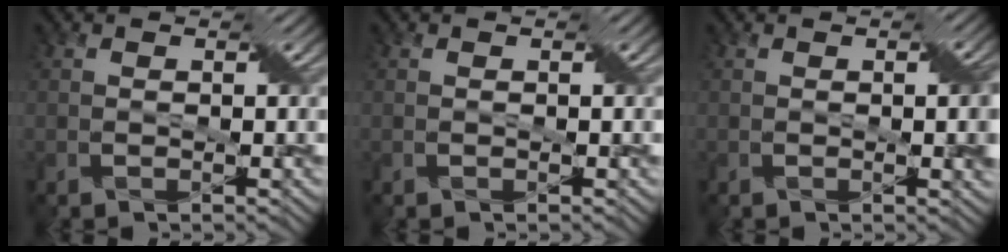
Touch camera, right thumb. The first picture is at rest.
{"total": 0.0}
{"total": 3.1, "force": [0.1, 0.6, 3.0], "torque": [-0.045, 0.004, 0.002]}